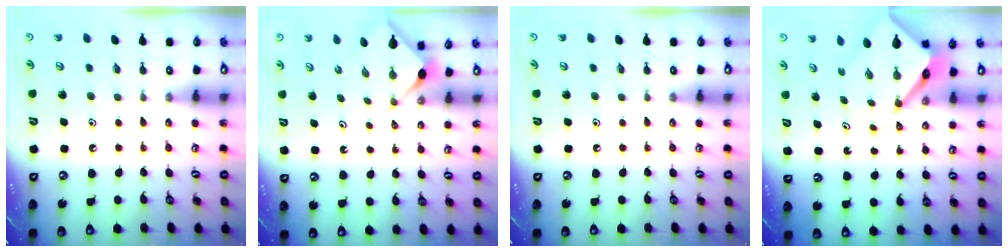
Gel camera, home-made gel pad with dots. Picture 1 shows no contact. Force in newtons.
{"total": 3.0, "press": 3.0, "slide": 0.3}
{"total": 0.0}
{"total": 8.8, "press": 8.7, "slide": 0.9}